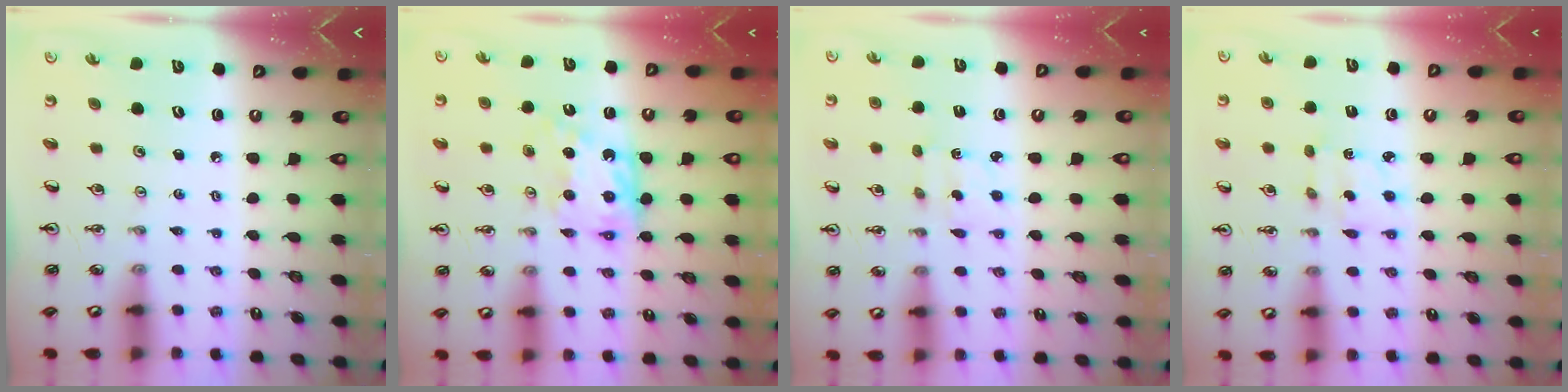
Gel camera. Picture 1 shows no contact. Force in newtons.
{"total": 10.3, "press": 10.3, "slide": 0.4}
{"total": 2.1, "press": 2.0, "slide": 0.7}
{"total": 2.5, "press": 2.5, "slide": 0.2}